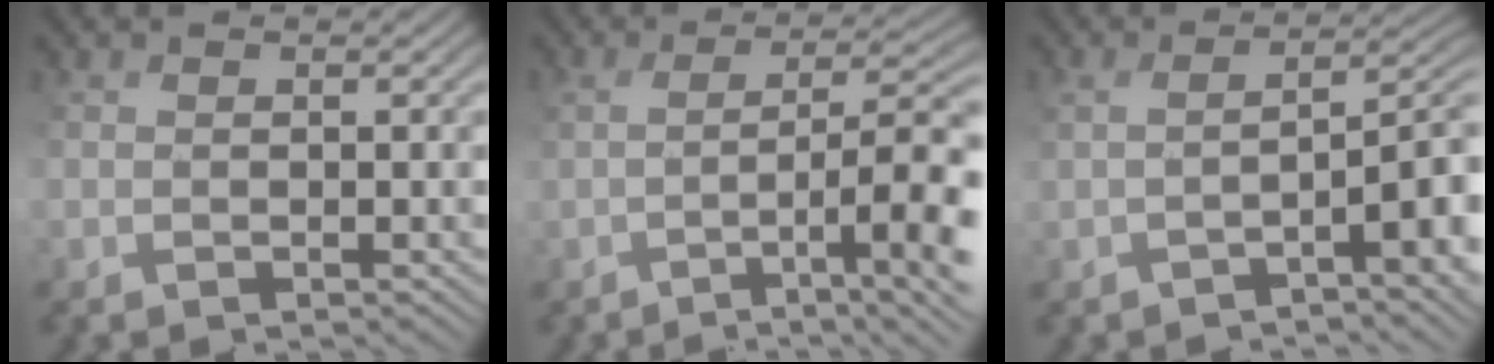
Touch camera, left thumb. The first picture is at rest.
{"total": 10.1, "force": [-3.5, 2.4, 9.2], "torque": [-0.120, 0.017, -0.038]}
{"total": 7.3, "force": [-2.2, 1.7, 6.7], "torque": [-0.089, 0.010, -0.026]}